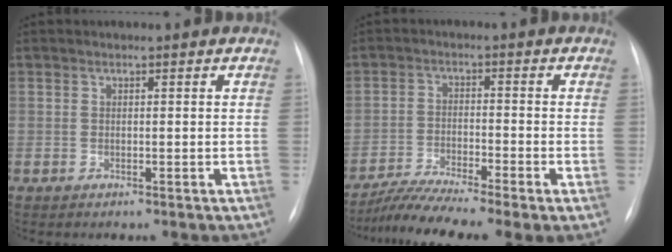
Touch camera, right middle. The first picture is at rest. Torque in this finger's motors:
{"motor_torque": [1.10, -1.04, 0.19, 0.13]}